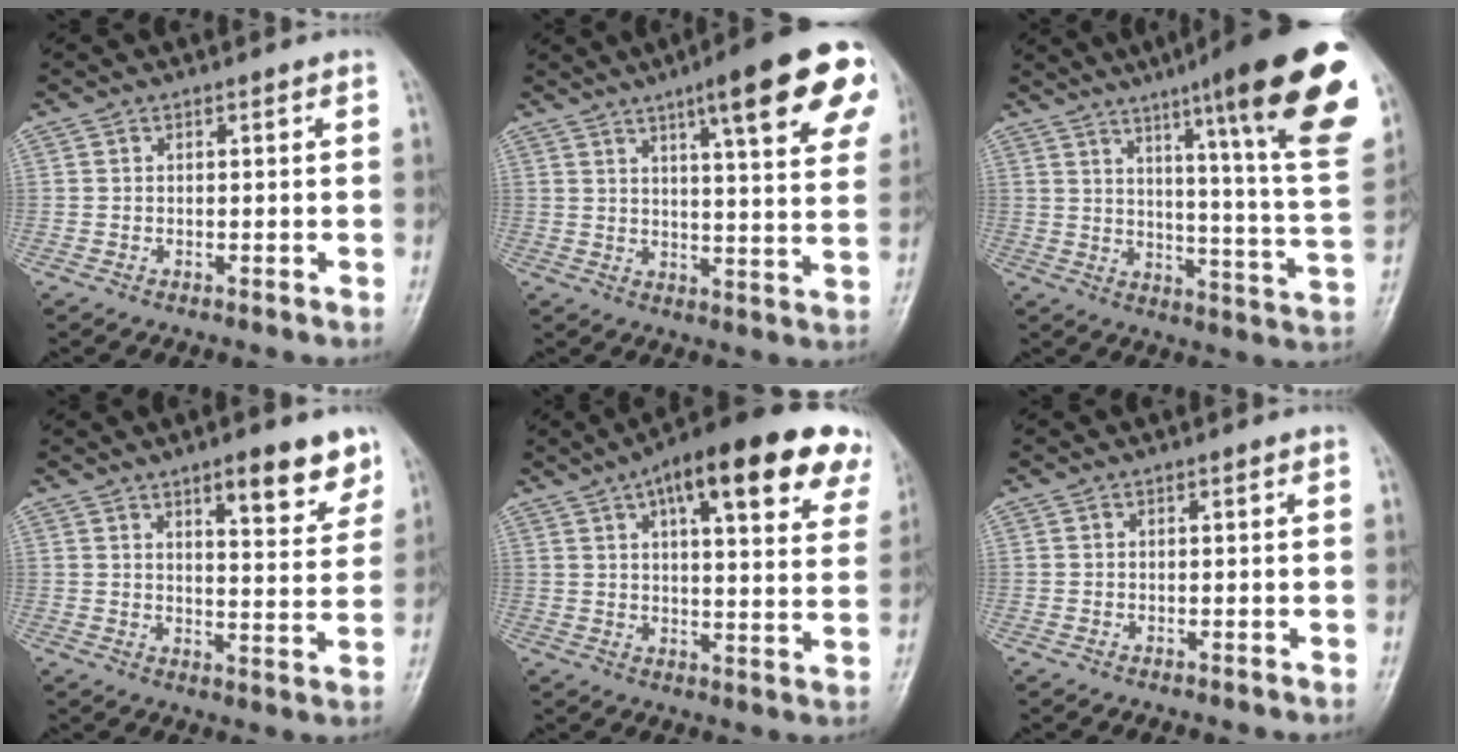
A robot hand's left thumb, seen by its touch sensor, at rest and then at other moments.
{"total": 20.0, "force": [10.2, 3.9, 16.8], "torque": [-0.203, -0.026, 0.130]}
{"total": 26.9, "force": [15.4, 2.8, 21.9], "torque": [-0.268, -0.062, 0.206]}
{"total": 10.1, "force": [6.7, 2.9, 7.0], "torque": [-0.070, -0.041, 0.095]}
{"total": 23.7, "force": [13.0, 7.6, 18.3], "torque": [-0.231, -0.008, 0.166]}
{"total": 0.0}